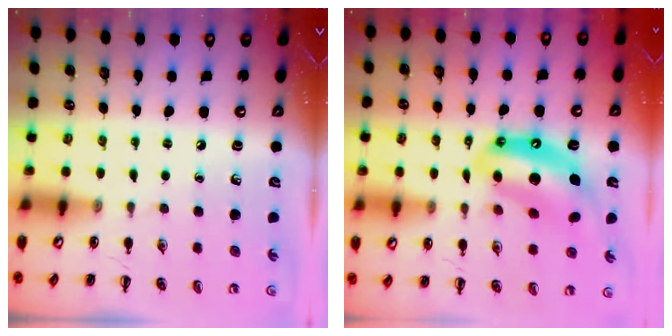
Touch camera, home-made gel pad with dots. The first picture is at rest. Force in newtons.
{"total": 12.8, "press": 12.4, "slide": 3.2}